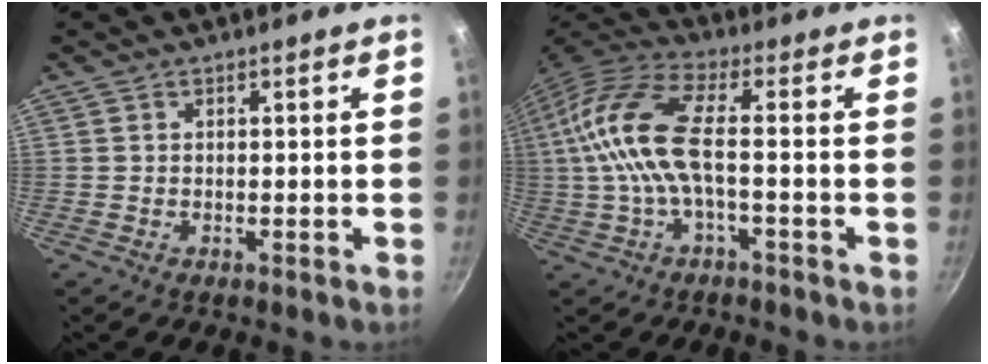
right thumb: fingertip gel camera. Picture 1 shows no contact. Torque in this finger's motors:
{"motor_torque": [-0.47, 1.24, 1.54, -0.07, 0.29]}